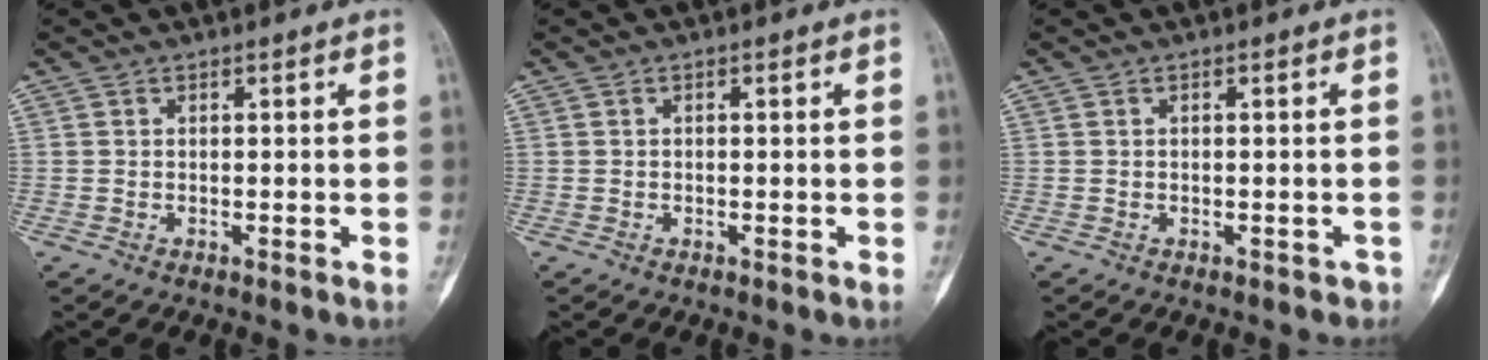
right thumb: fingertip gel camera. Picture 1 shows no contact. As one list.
[{"total": 0.0}, {"total": 0.9, "force": [-0.5, 0.7, 0.2], "torque": [0.001, 0.013, -0.004]}]